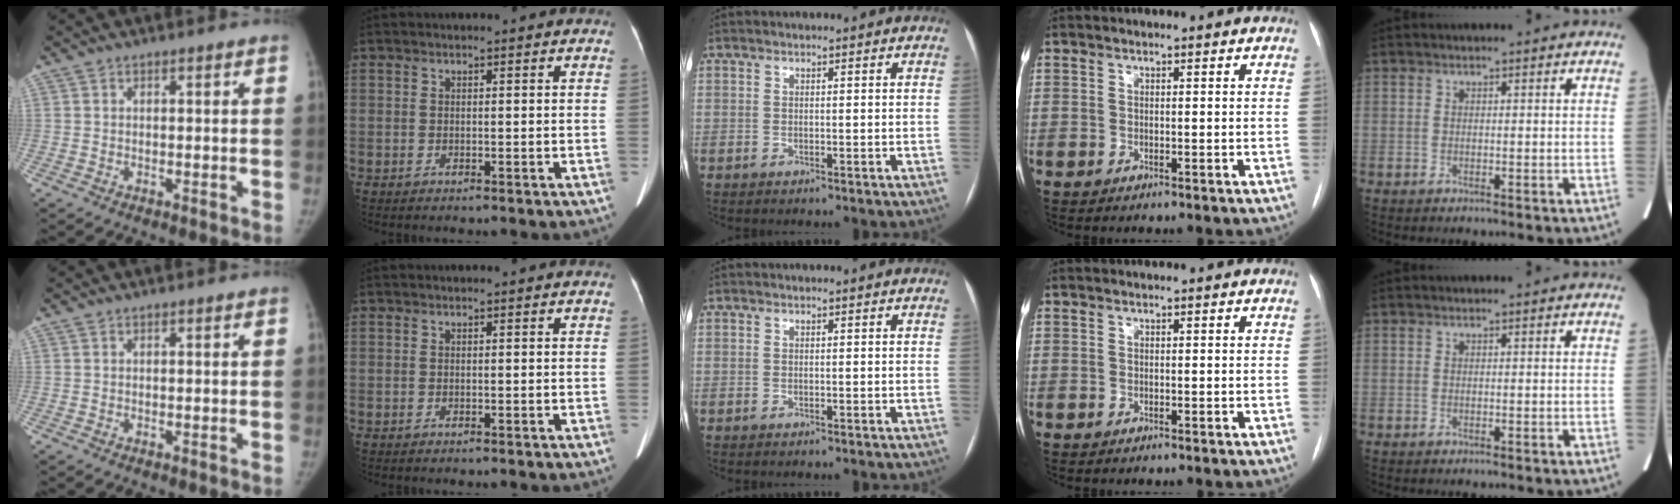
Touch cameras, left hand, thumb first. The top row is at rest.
{}